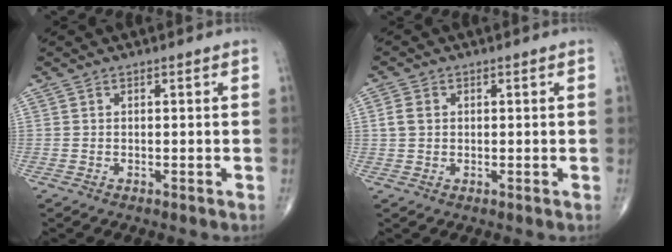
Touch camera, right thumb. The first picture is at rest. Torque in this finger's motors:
{"motor_torque": [-0.33, 0.32, 0.39, 0.17, -0.01]}